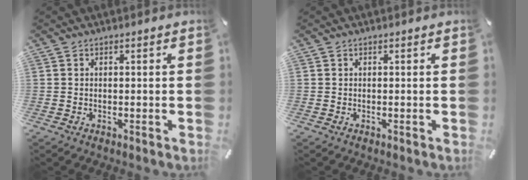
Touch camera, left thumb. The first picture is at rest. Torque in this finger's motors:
{"motor_torque": [0.00, 0.00, 0.00, 0.00, 0.00]}